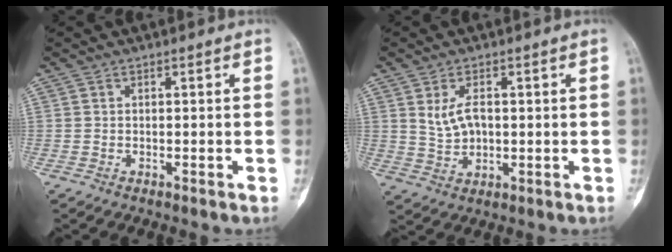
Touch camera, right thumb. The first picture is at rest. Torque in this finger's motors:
{"motor_torque": [0.00, 0.00, 0.57, 0.13, 0.01]}